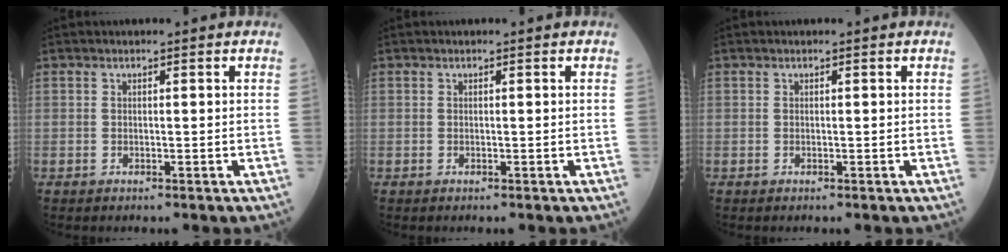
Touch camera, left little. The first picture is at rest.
{"total": 0.0}
{"total": 0.0}